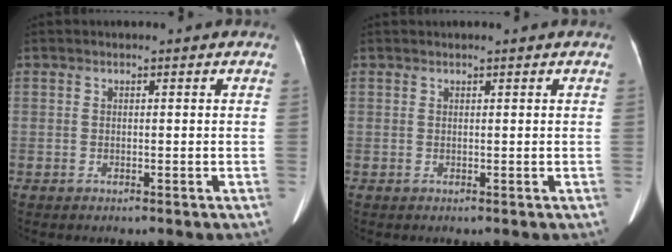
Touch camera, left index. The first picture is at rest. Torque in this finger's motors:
{"motor_torque": [-0.16, 0.01, 0.02, 0.01]}